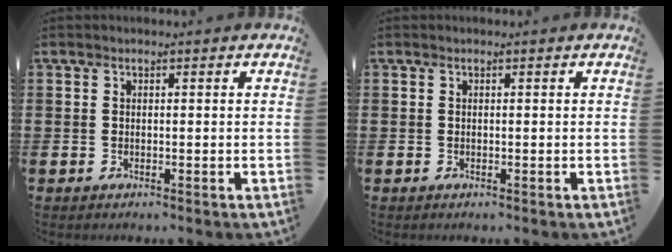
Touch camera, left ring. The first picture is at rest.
{"total": 0.0}